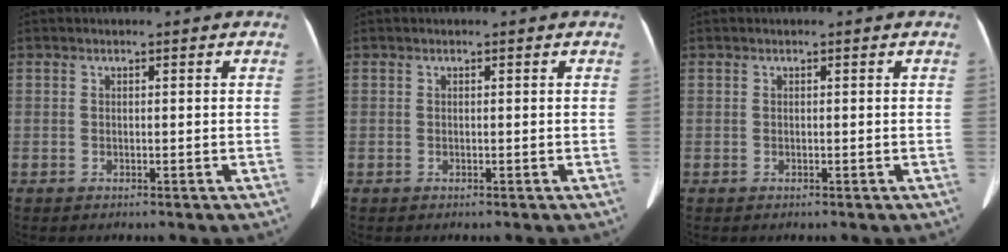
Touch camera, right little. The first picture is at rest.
{"total": 0.0}
{"total": 0.0}